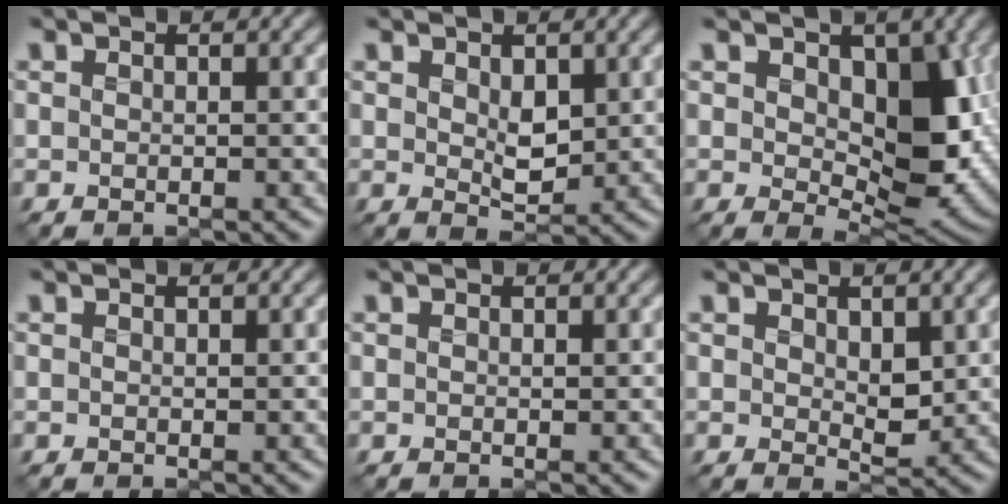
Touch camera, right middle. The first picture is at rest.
{"total": 2.6, "force": [0.5, 1.6, 2.0], "torque": [-0.039, -0.008, 0.010]}
{"total": 7.9, "force": [1.3, 4.6, 6.3], "torque": [-0.100, -0.018, 0.019]}
{"total": 0.0}
{"total": 0.0}
{"total": 2.3, "force": [0.7, 1.3, 1.8], "torque": [-0.033, -0.007, 0.011]}